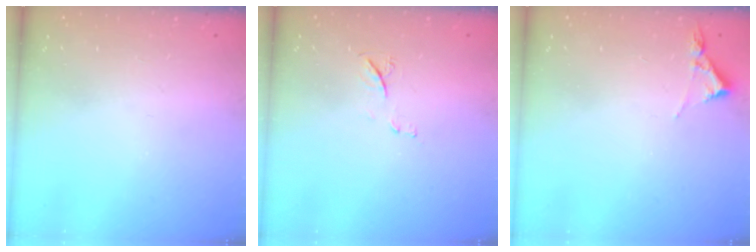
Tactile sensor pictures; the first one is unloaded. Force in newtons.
{"total": 5.6, "press": 5.6, "slide": 0.7}
{"total": 3.2, "press": 3.2, "slide": 0.5}